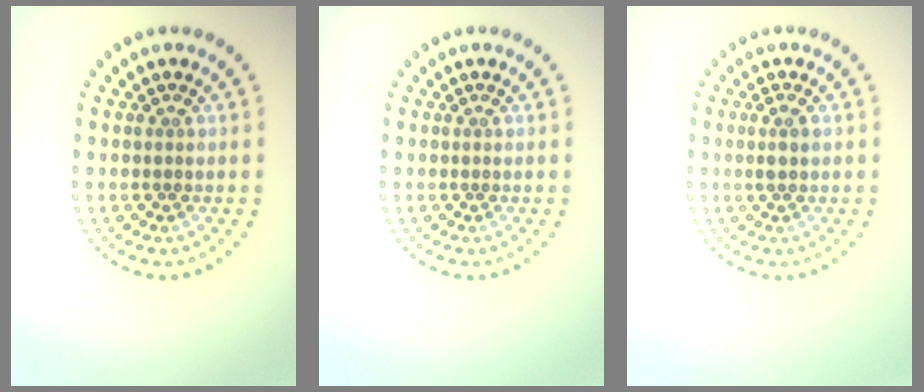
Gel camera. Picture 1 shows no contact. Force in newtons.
{"total": 0.0}
{"total": 1.1, "press": 1.1, "slide": 0.3}